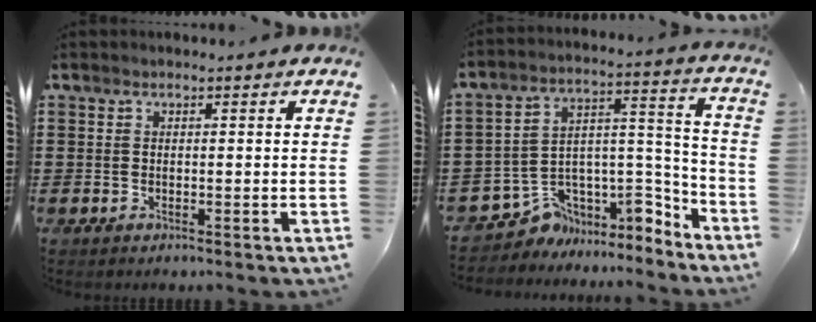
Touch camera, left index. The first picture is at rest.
{"total": 7.5, "force": [-6.1, 4.0, 1.8], "torque": [-0.032, 0.003, -0.111]}